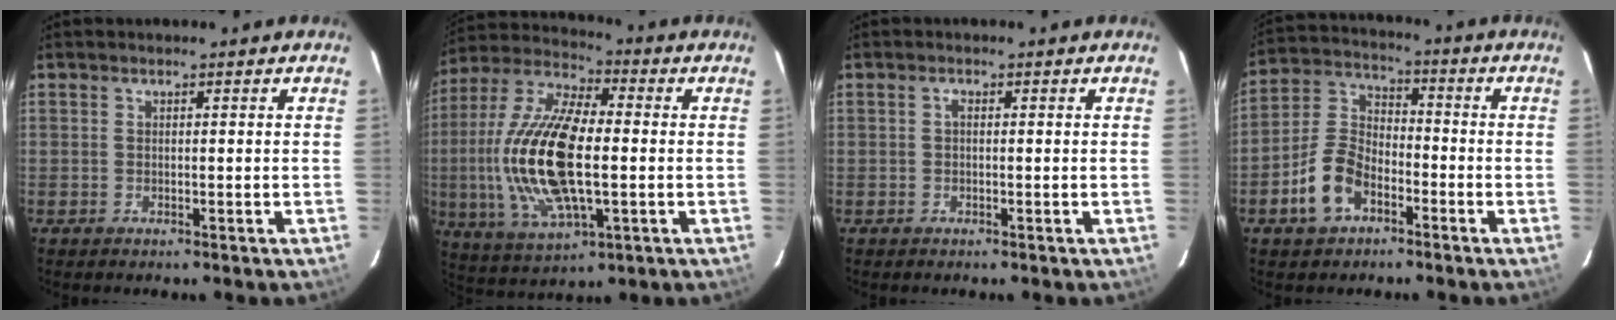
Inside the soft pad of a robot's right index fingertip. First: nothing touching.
{"total": 20.6, "force": [-1.5, 8.1, 18.9], "torque": [-0.391, -0.004, -0.027]}
{"total": 0.7, "force": [0.0, 0.4, 0.6], "torque": [-0.011, 0.005, -0.002]}
{"total": 10.0, "force": [-5.3, 6.1, 5.9], "torque": [-0.127, 0.023, -0.098]}